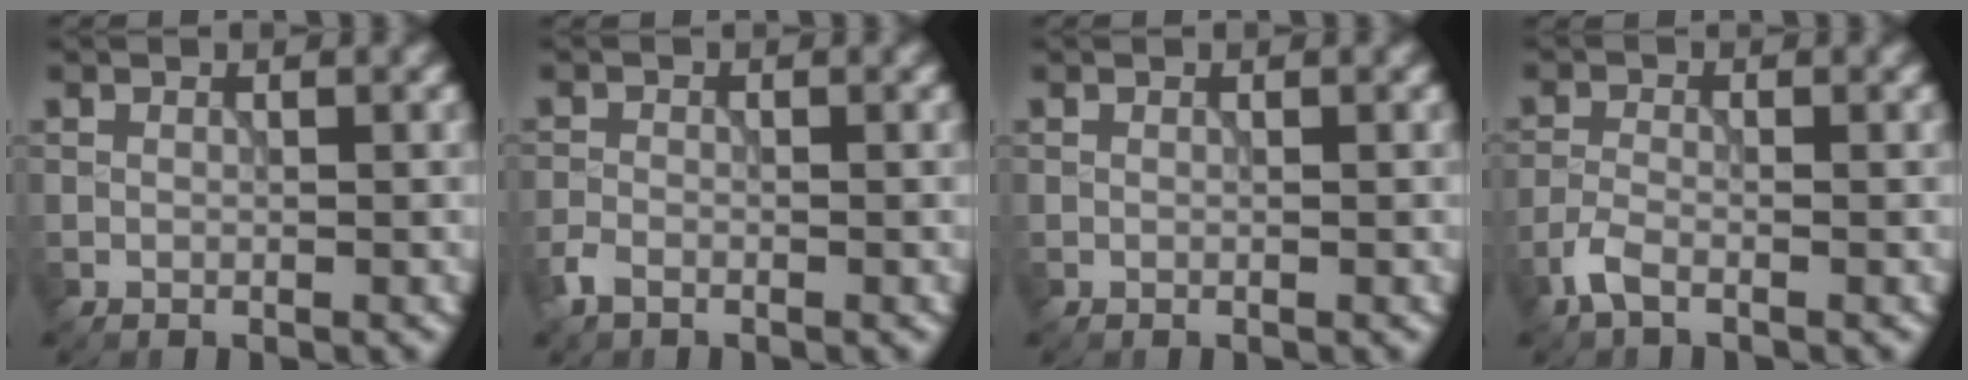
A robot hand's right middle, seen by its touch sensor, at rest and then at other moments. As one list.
[{"total": 1.7, "force": [-1.2, 0.8, 0.9], "torque": [-0.021, -0.003, -0.032]}, {"total": 0.0}, {"total": 2.1, "force": [-1.4, 0.7, 1.4], "torque": [-0.036, -0.001, -0.039]}]